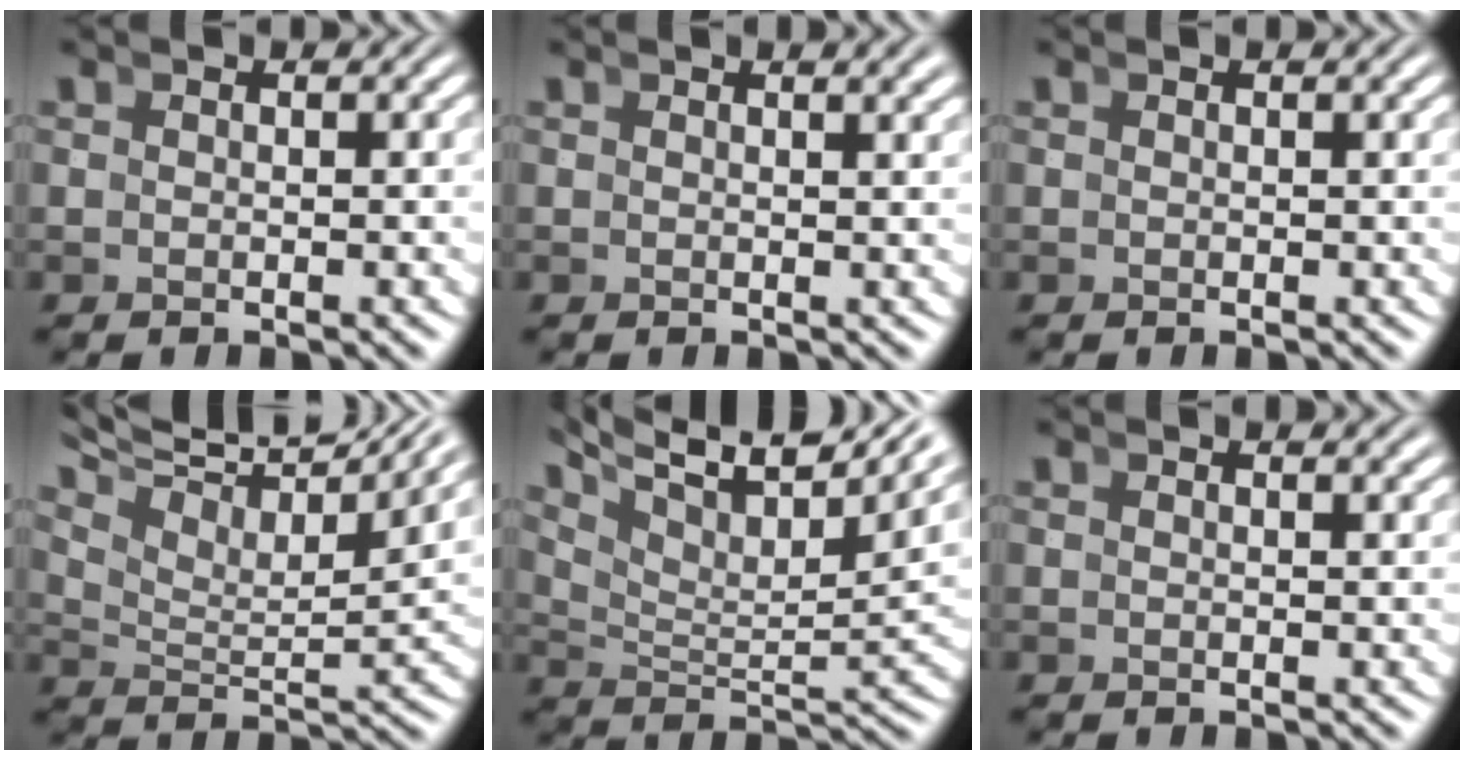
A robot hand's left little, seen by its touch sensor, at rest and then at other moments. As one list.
[{"total": 1.2, "force": [0.9, -0.3, 0.6], "torque": [0.003, 0.007, 0.013]}, {"total": 0.0}, {"total": 8.4, "force": [6.1, 3.2, 4.8], "torque": [-0.084, 0.019, 0.086]}, {"total": 9.8, "force": [6.2, 4.0, 6.4], "torque": [-0.099, 0.015, 0.089]}, {"total": 1.0, "force": [0.9, -0.3, 0.2], "torque": [0.008, 0.006, 0.012]}]